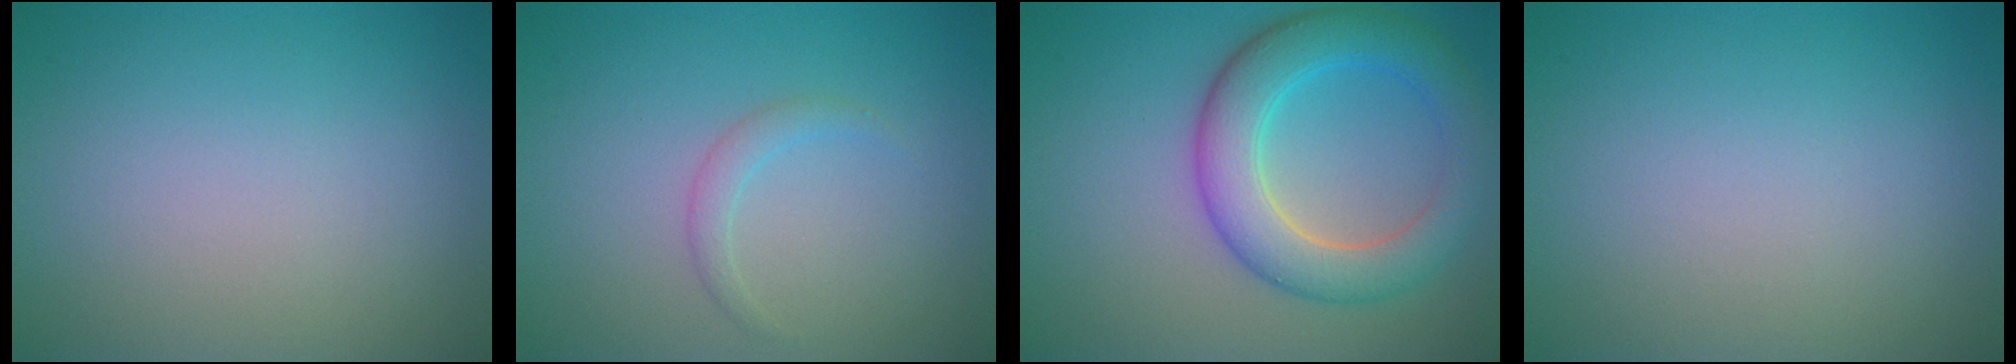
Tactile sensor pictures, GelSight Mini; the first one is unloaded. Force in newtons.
{"total": 1.1, "press": 1.1, "slide": 0.1}
{"total": 6.3, "press": 6.3, "slide": 0.1}
{"total": 0.0}